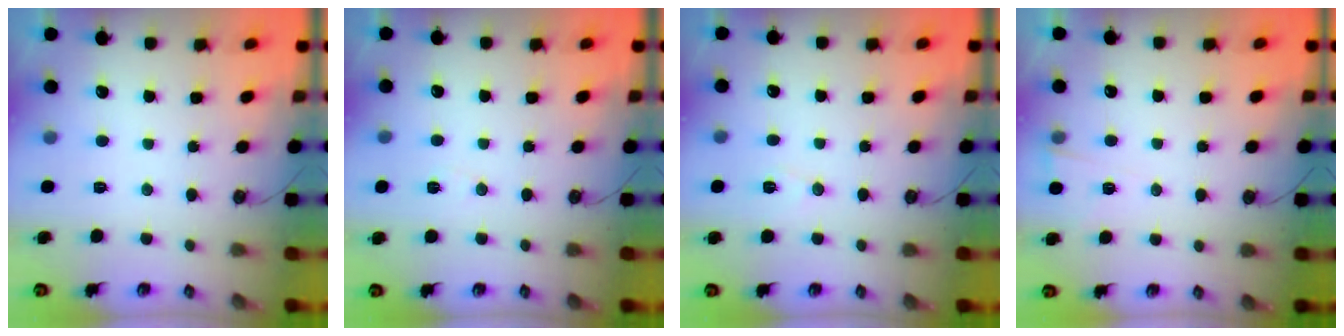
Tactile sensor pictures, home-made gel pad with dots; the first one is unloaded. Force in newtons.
{"total": 4.7, "press": 3.8, "slide": 2.8}
{"total": 7.3, "press": 5.8, "slide": 4.4}
{"total": 3.0, "press": 2.8, "slide": 1.1}